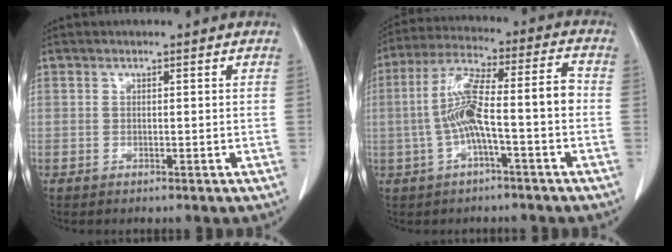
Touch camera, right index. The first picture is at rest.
{"total": 11.4, "force": [-1.9, 1.6, 11.2], "torque": [-0.209, 0.039, -0.032]}